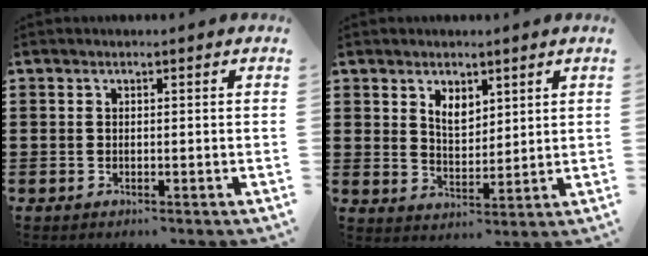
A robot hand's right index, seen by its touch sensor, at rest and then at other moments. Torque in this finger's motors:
{"motor_torque": [0.18, 0.39, 0.06, 0.03]}